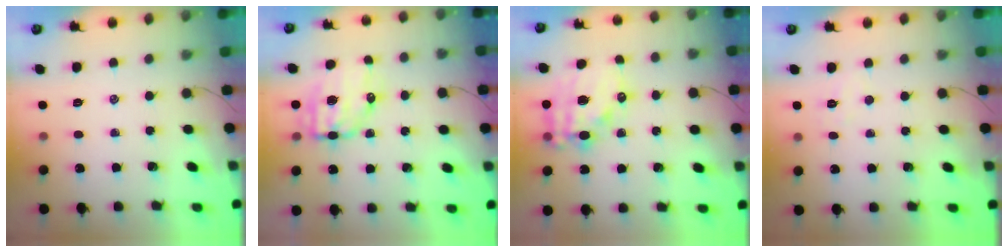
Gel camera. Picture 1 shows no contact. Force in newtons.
{"total": 7.9, "press": 7.7, "slide": 1.9}
{"total": 16.3, "press": 15.9, "slide": 3.7}
{"total": 3.2, "press": 3.1, "slide": 0.8}